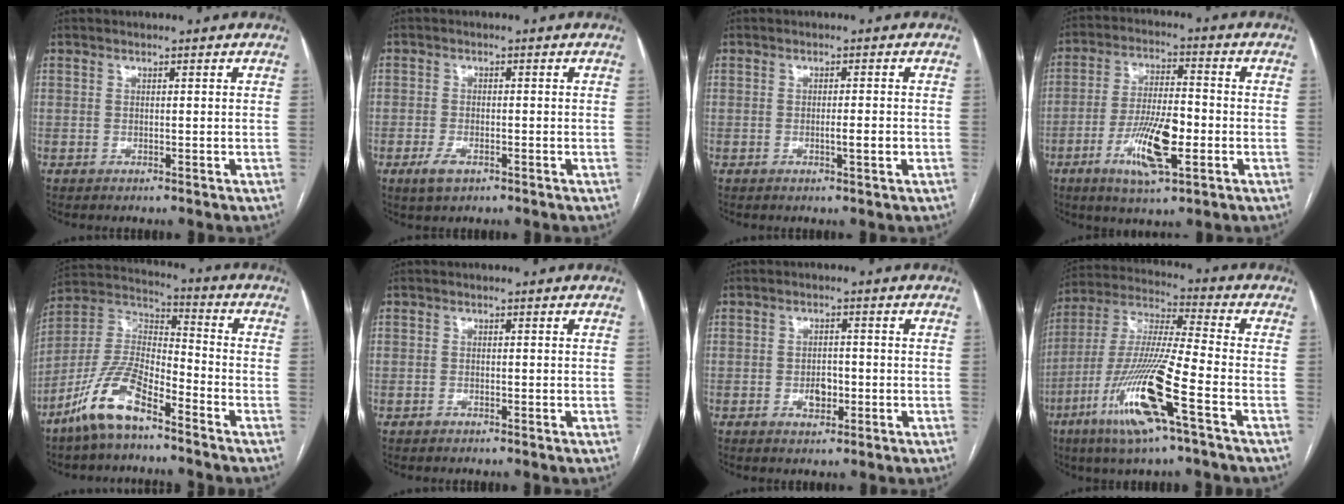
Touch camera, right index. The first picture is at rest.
{"total": 3.1, "force": [-1.6, 1.8, 1.9], "torque": [-0.035, 0.000, -0.023]}
{"total": 2.2, "force": [-0.6, 0.1, 2.1], "torque": [-0.036, -0.002, -0.009]}
{"total": 11.2, "force": [-3.8, 2.6, 10.2], "torque": [-0.198, -0.003, -0.065]}
{"total": 12.4, "force": [-8.4, 3.6, 8.4], "torque": [-0.182, 0.008, -0.165]}
{"total": 0.9, "force": [-0.5, 0.7, 0.0], "torque": [0.003, 0.005, -0.011]}
{"total": 3.2, "force": [-1.0, 1.9, 2.4], "torque": [-0.036, 0.004, -0.012]}
{"total": 17.3, "force": [-7.8, 0.7, 15.4], "torque": [-0.327, -0.027, -0.151]}